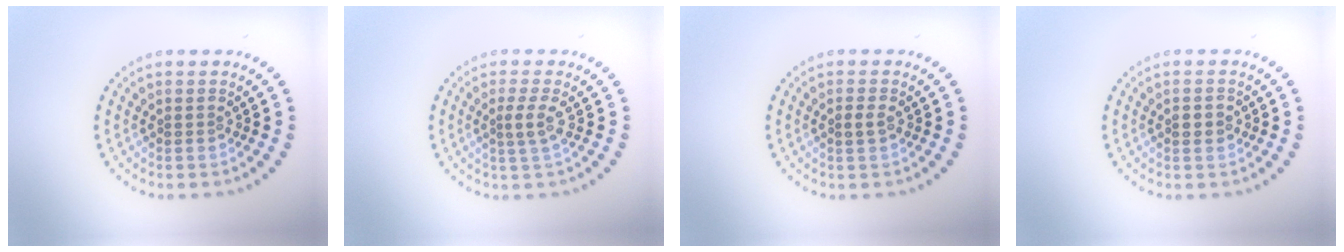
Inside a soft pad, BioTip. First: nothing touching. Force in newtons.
{"total": 1.8, "press": 1.5, "slide": 1.1}
{"total": 1.0, "press": 1.0, "slide": 0.2}
{"total": 1.1, "press": 1.1, "slide": 0.1}